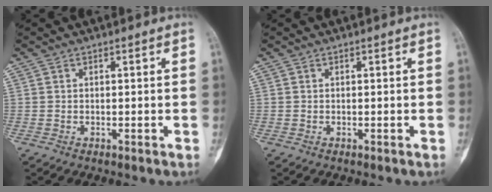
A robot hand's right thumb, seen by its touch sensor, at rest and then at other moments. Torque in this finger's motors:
{"motor_torque": [0.14, 0.12, -0.02, 0.02, 0.00]}